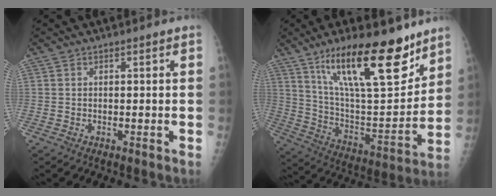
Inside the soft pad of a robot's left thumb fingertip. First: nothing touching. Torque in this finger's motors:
{"motor_torque": [1.14, 1.12, 1.62, -1.14, 0.30]}